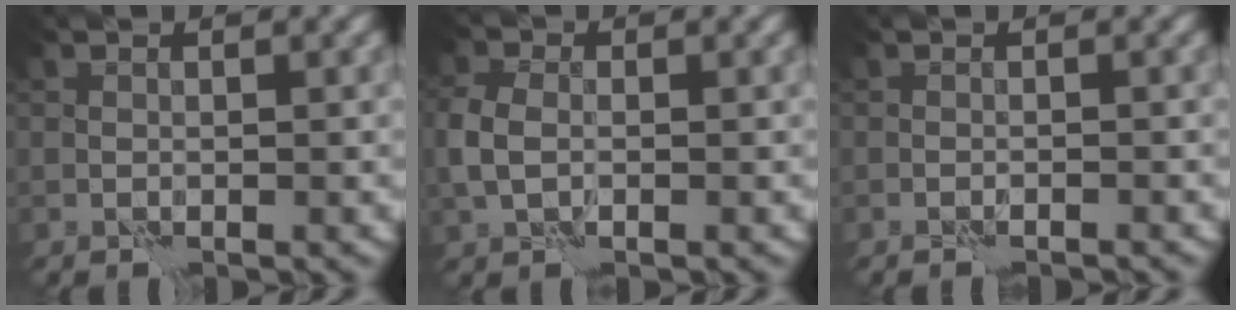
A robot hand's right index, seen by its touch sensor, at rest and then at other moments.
{"total": 2.8, "force": [-0.1, 2.0, 2.0], "torque": [-0.052, 0.001, -0.010]}
{"total": 1.2, "force": [-1.1, -0.1, 0.4], "torque": [-0.014, 0.007, -0.016]}